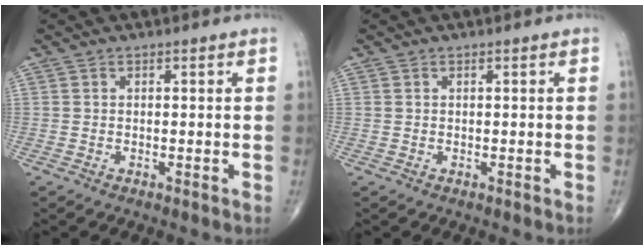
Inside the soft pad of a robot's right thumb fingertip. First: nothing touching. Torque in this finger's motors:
{"motor_torque": [-0.28, 0.07, 0.16, 0.11, -0.02]}